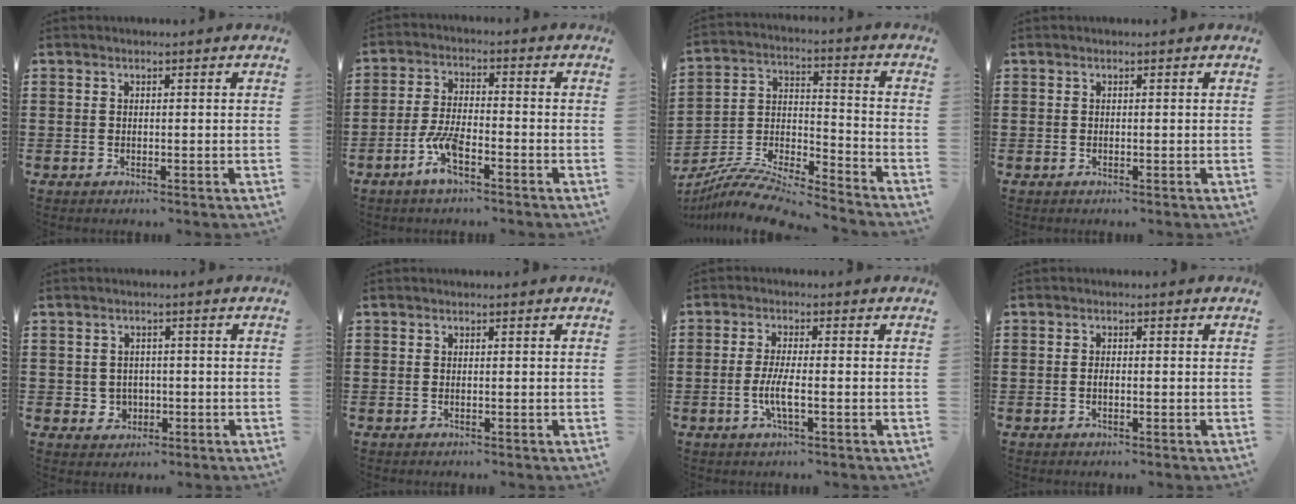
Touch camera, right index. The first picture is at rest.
{"total": 6.2, "force": [-3.4, 1.6, 5.0], "torque": [-0.123, -0.011, -0.067]}
{"total": 9.6, "force": [-9.1, 0.7, 3.0], "torque": [-0.063, 0.006, -0.184]}
{"total": 0.0}
{"total": 2.2, "force": [-0.3, 2.1, 0.5], "torque": [-0.019, 0.006, -0.009]}
{"total": 0.0}
{"total": 4.3, "force": [-1.3, 0.6, 4.0], "torque": [-0.084, -0.007, -0.028]}
{"total": 0.9, "force": [-0.3, 0.3, 0.8], "torque": [-0.016, -0.004, -0.004]}